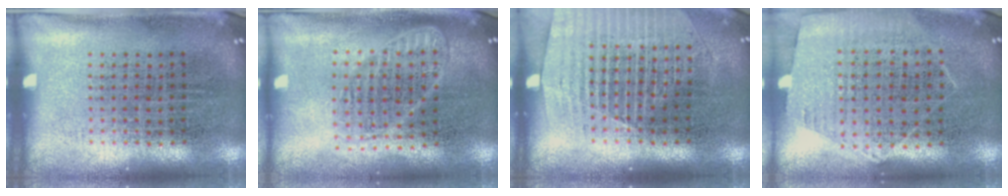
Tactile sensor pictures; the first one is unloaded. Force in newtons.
{"total": 1.7, "press": 1.4, "slide": 0.9}
{"total": 1.5, "press": 1.4, "slide": 0.5}
{"total": 1.2, "press": 1.1, "slide": 0.5}